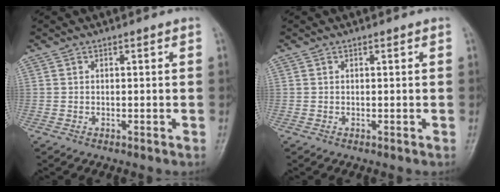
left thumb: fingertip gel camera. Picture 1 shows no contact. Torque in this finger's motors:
{"motor_torque": [-0.13, -0.02, -0.21, 0.10, 0.00]}